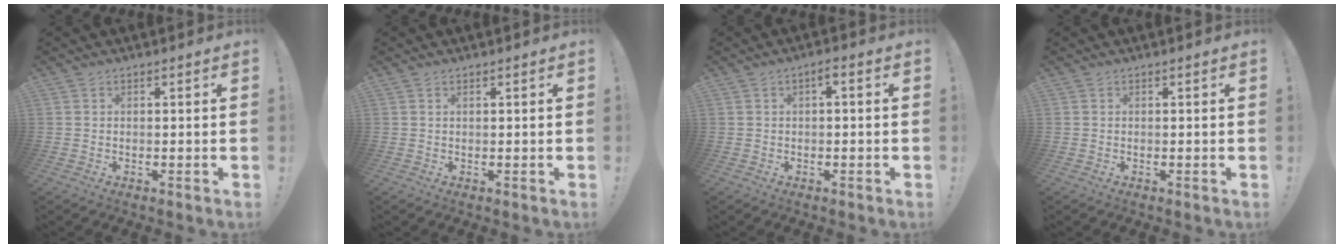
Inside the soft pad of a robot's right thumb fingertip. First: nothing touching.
{"total": 0.0}
{"total": 1.7, "force": [-0.6, 0.5, 1.6], "torque": [-0.028, 0.007, -0.014]}
{"total": 0.0}